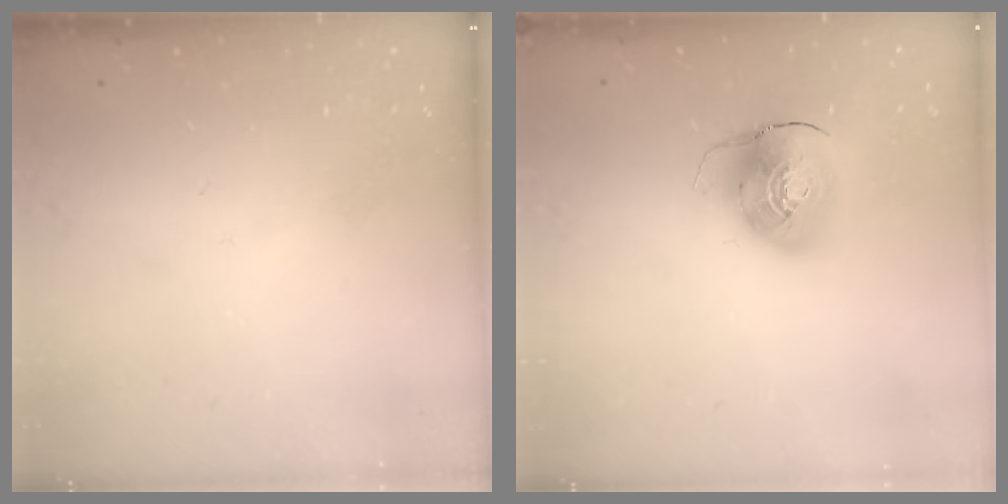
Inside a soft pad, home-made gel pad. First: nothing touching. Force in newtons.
{"total": 10.8, "press": 10.6, "slide": 1.8}